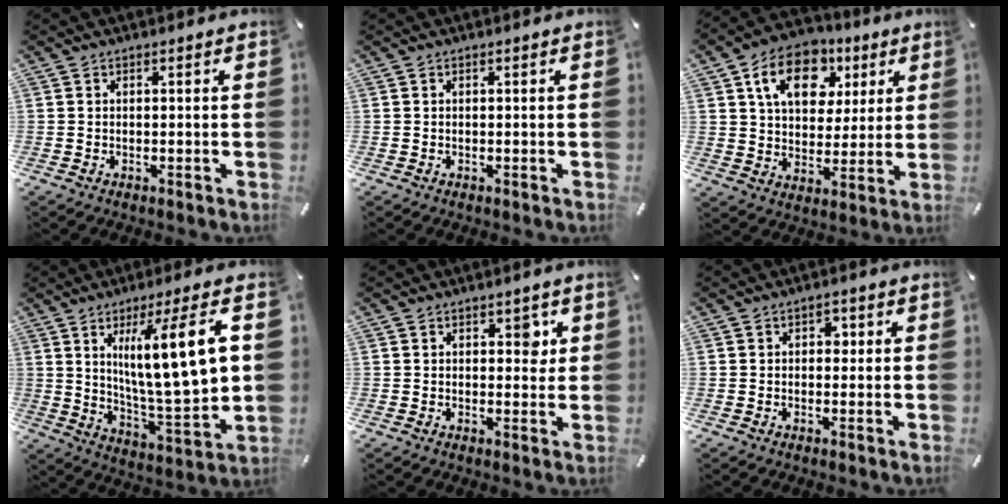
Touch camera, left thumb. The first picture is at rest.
{"total": 0.0}
{"total": 14.1, "force": [6.4, 10.2, 7.4], "torque": [-0.122, -0.014, 0.117]}
{"total": 17.8, "force": [6.2, 3.4, 16.3], "torque": [-0.280, -0.028, 0.084]}
{"total": 3.7, "force": [1.3, 2.2, 2.7], "torque": [-0.017, -0.009, 0.011]}
{"total": 2.0, "force": [0.1, 1.6, 1.3], "torque": [-0.011, 0.003, -0.006]}